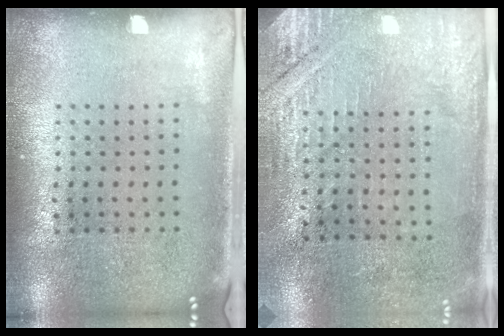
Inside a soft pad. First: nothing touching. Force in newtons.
{"total": 2.9, "press": 2.7, "slide": 1.1}